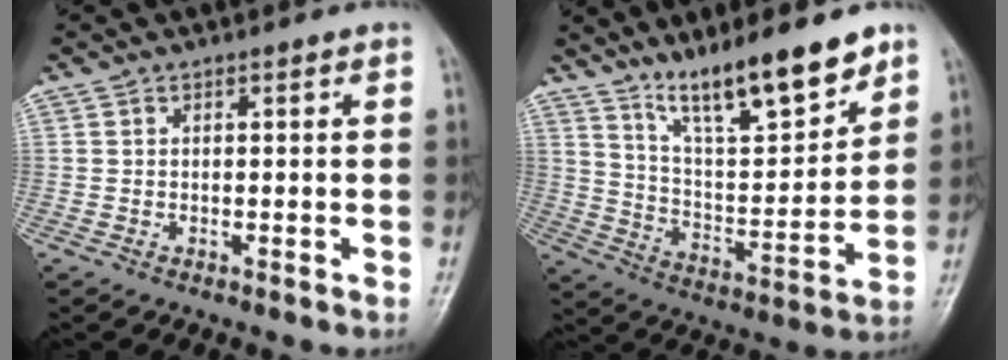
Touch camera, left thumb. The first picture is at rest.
{"total": 15.6, "force": [11.6, 3.5, 9.9], "torque": [-0.137, -0.075, 0.207]}